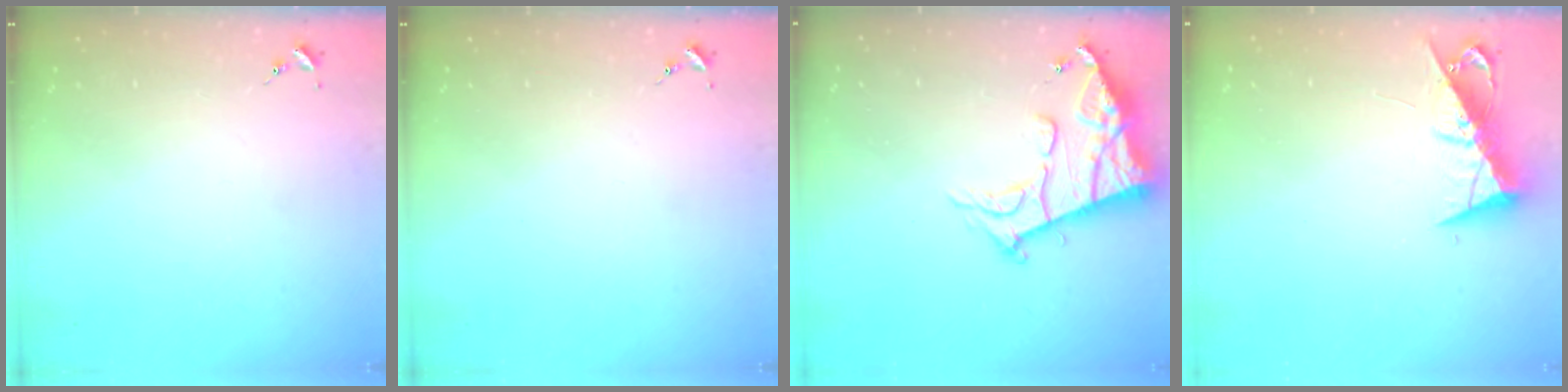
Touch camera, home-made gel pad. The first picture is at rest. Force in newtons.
{"total": 0.0}
{"total": 14.5, "press": 14.5, "slide": 1.2}
{"total": 9.2, "press": 9.2, "slide": 0.6}